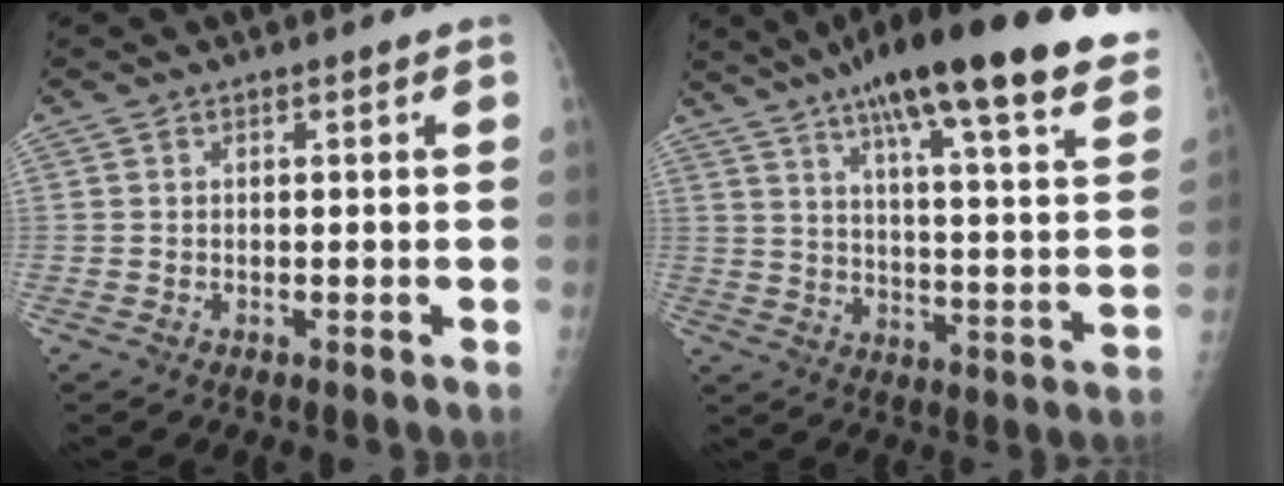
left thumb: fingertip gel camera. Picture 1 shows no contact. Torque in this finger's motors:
{"motor_torque": [0.53, 0.42, 1.47, -1.31, 0.18]}